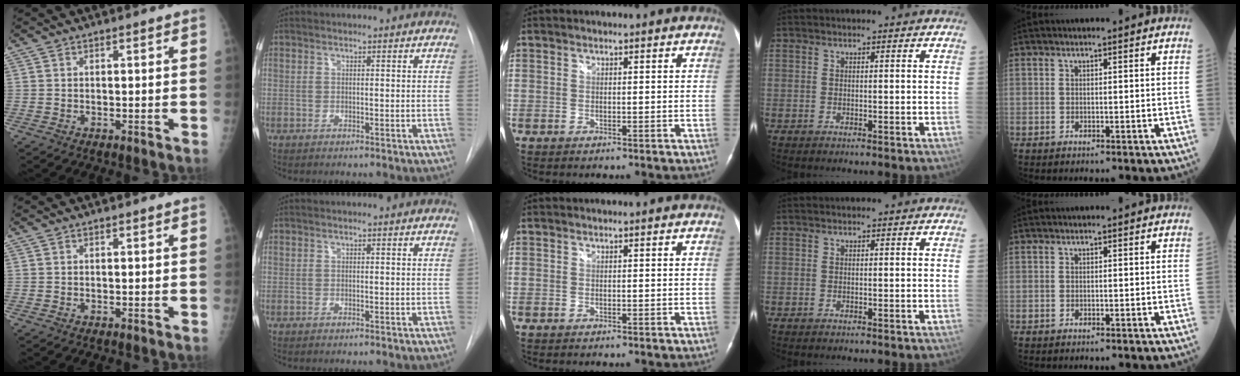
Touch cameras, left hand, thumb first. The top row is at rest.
{}